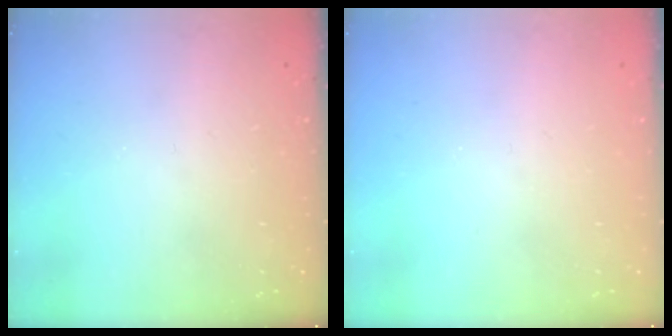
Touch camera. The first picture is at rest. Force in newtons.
{"total": 0.0}